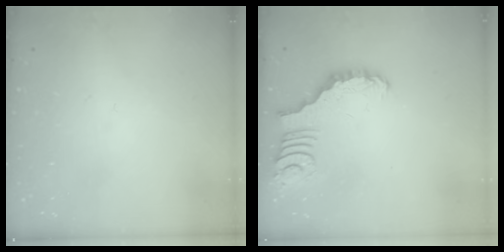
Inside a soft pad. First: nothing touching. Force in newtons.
{"total": 3.0, "press": 2.9, "slide": 0.3}